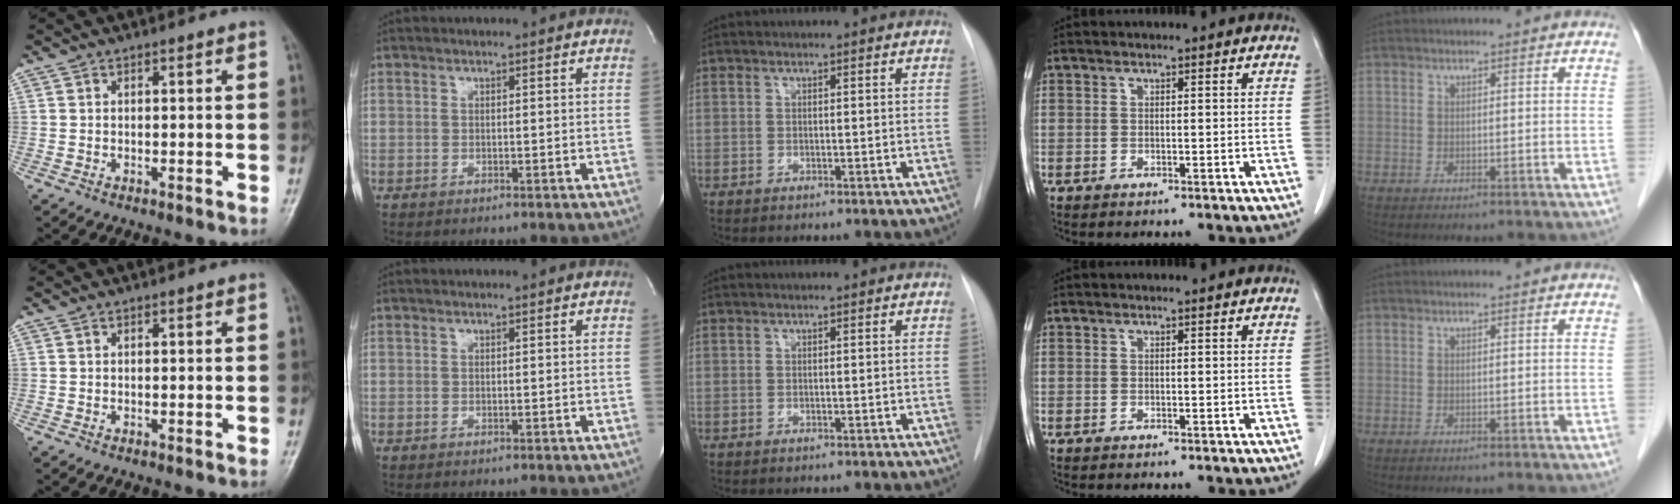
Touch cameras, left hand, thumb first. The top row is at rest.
{}